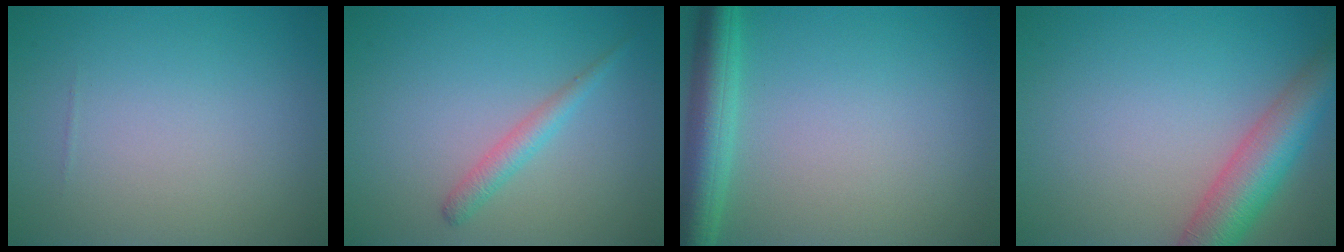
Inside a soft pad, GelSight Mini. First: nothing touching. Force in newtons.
{"total": 1.8, "press": 1.8, "slide": 0.1}
{"total": 4.5, "press": 4.5, "slide": 0.3}
{"total": 6.4, "press": 6.4, "slide": 0.3}